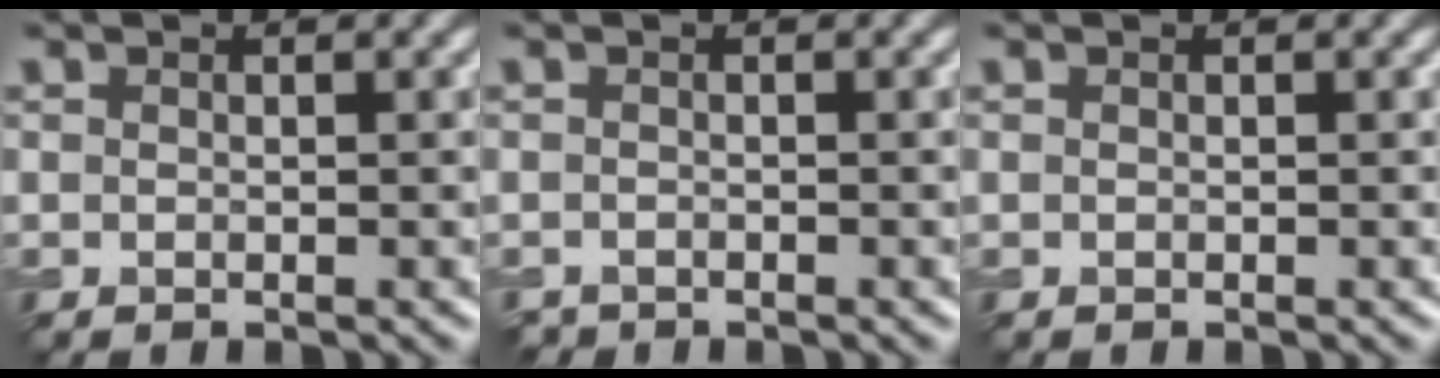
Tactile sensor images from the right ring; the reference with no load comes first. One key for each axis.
{"total": 0.8, "fx": -0.7, "fy": 0.2, "fz": -0.1, "tx": 0.003, "ty": -0.005, "tz": -0.015}
{"total": 0.0}